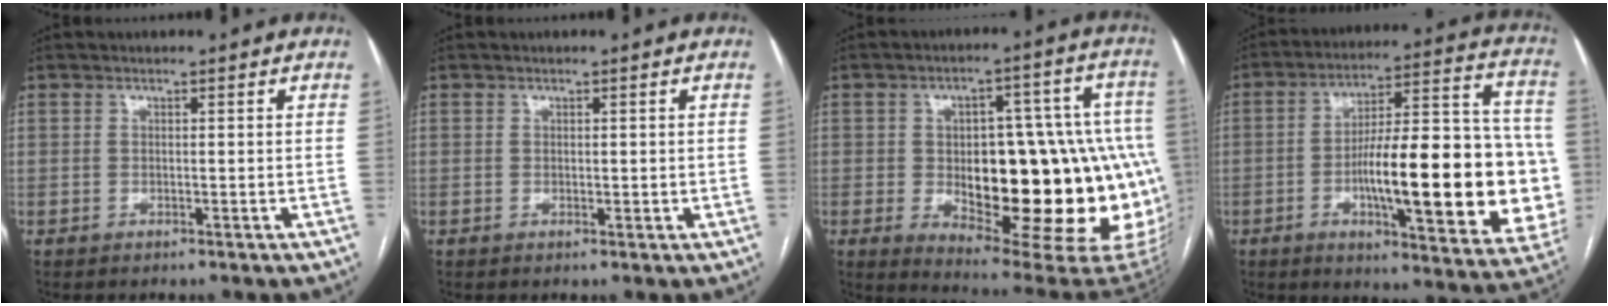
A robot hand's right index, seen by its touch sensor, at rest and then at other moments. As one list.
[{"total": 0.7, "force": [0.2, 0.5, 0.4], "torque": [-0.004, 0.000, 0.005]}, {"total": 28.5, "force": [-3.2, 10.0, 26.5], "torque": [-0.281, 0.031, -0.010]}, {"total": 26.1, "force": [-4.4, 5.8, 25.1], "torque": [-0.303, 0.022, -0.051]}]